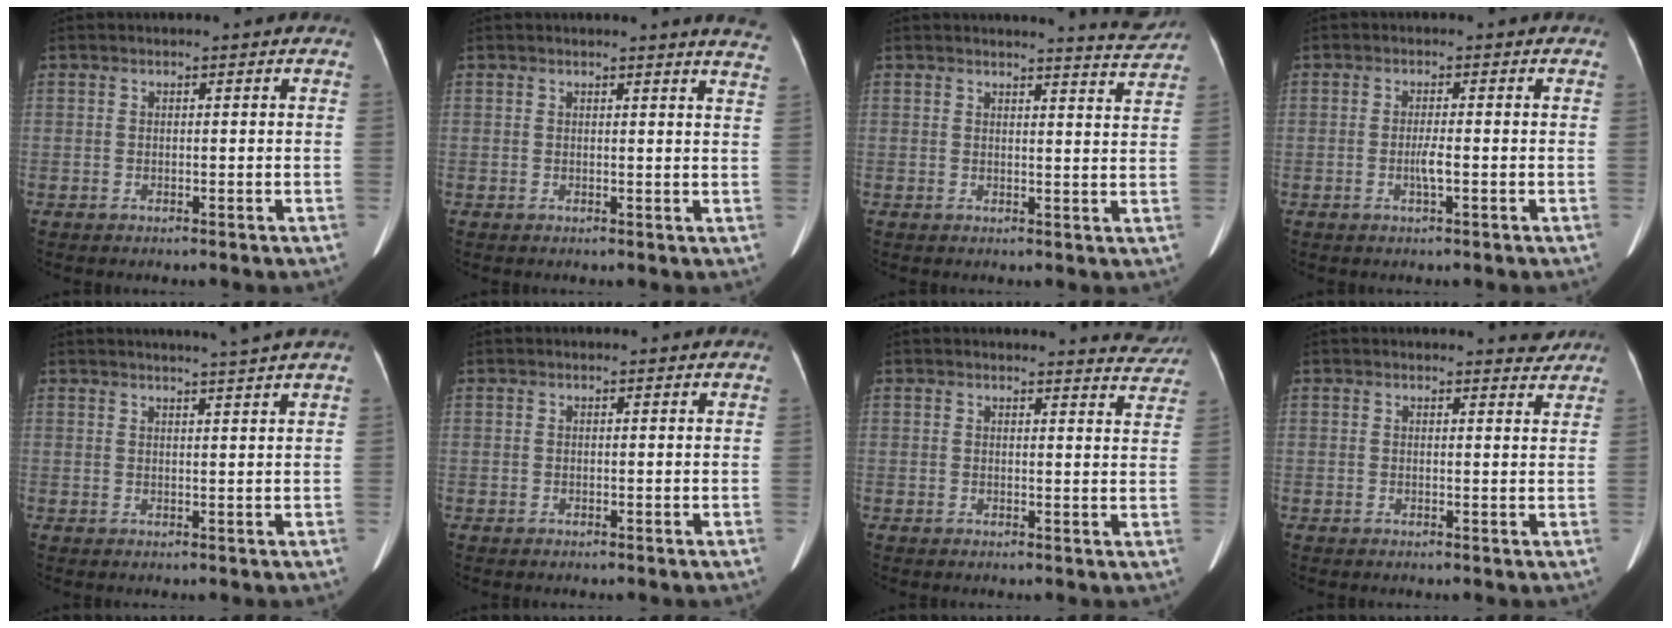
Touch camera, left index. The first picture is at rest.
{"total": 6.2, "force": [6.0, -0.3, 1.8], "torque": [-0.014, -0.036, 0.034]}
{"total": 4.8, "force": [4.8, -0.5, 0.2], "torque": [-0.013, -0.027, 0.046]}
{"total": 2.0, "force": [-0.6, 0.0, 1.9], "torque": [-0.039, -0.002, -0.010]}
{"total": 4.4, "force": [3.8, -1.4, 1.7], "torque": [-0.023, -0.004, 0.047]}
{"total": 0.0}
{"total": 5.4, "force": [5.4, 0.4, -0.2], "torque": [0.008, -0.027, 0.039]}
{"total": 2.5, "force": [2.4, 0.3, 0.2], "torque": [-0.004, -0.011, 0.021]}